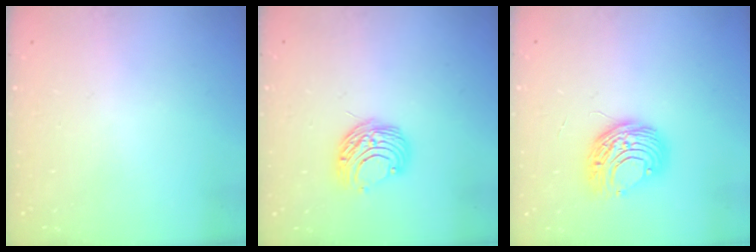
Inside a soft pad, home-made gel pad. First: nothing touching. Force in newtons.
{"total": 8.7, "press": 8.7, "slide": 0.6}
{"total": 9.0, "press": 8.9, "slide": 0.5}